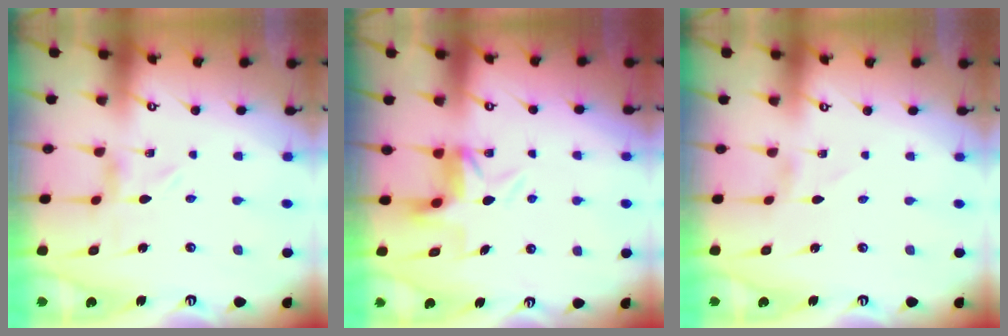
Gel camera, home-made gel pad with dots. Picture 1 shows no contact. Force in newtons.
{"total": 5.4, "press": 5.4, "slide": 0.3}
{"total": 1.5, "press": 1.5, "slide": 0.1}